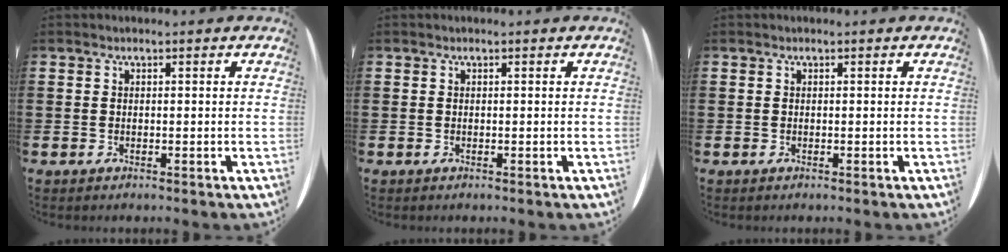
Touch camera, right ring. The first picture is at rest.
{"total": 0.0}
{"total": 0.0}